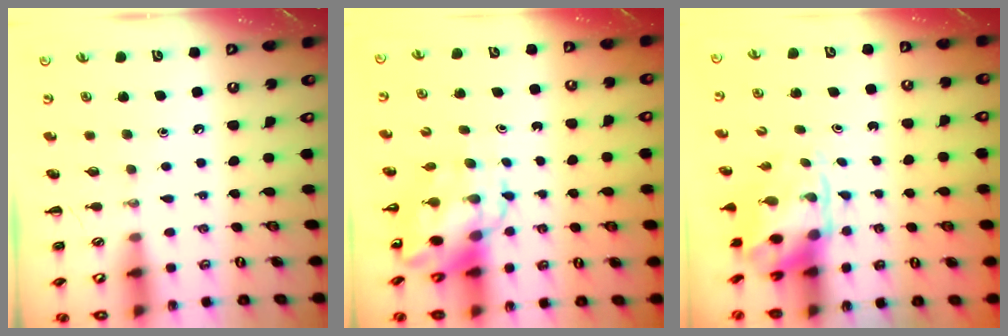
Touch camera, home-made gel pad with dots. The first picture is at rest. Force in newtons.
{"total": 8.9, "press": 8.5, "slide": 2.7}
{"total": 3.6, "press": 3.5, "slide": 1.0}